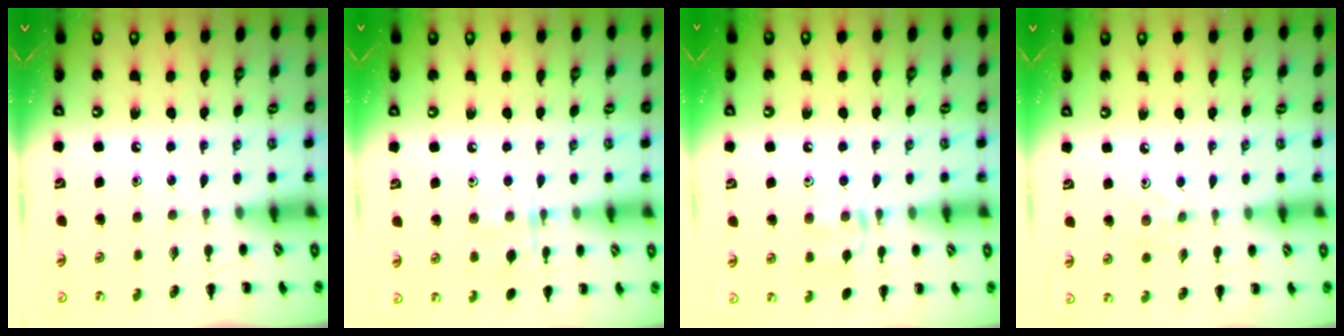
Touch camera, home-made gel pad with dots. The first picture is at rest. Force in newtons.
{"total": 8.5, "press": 8.4, "slide": 1.3}
{"total": 8.5, "press": 8.4, "slide": 1.0}
{"total": 4.2, "press": 3.9, "slide": 1.5}